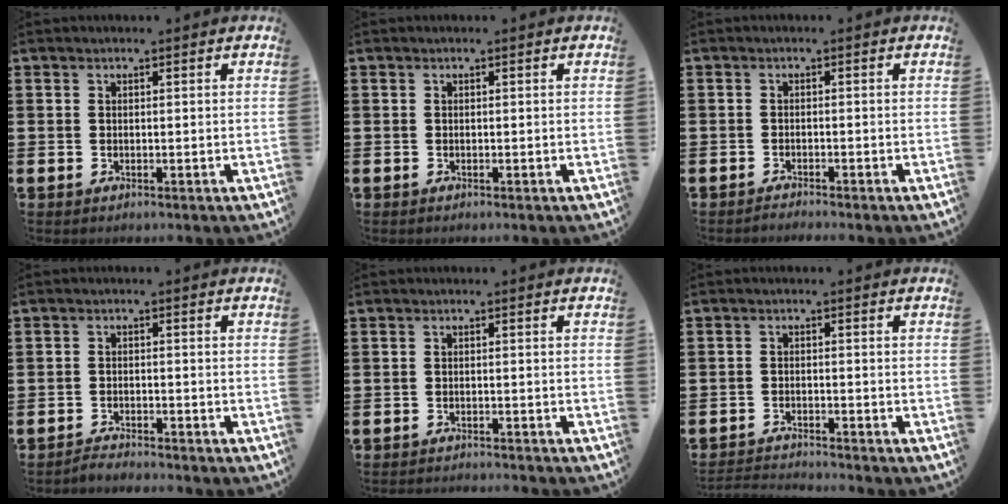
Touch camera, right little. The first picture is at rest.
{"total": 0.0}
{"total": 1.0, "force": [-0.9, -0.1, 0.1], "torque": [-0.002, -0.001, -0.019]}
{"total": 1.8, "force": [-1.8, -0.1, -0.2], "torque": [-0.002, 0.005, -0.037]}
{"total": 1.1, "force": [-1.1, -0.2, -0.1], "torque": [0.000, 0.002, -0.023]}
{"total": 1.9, "force": [-1.9, -0.2, 0.0], "torque": [-0.003, 0.002, -0.041]}